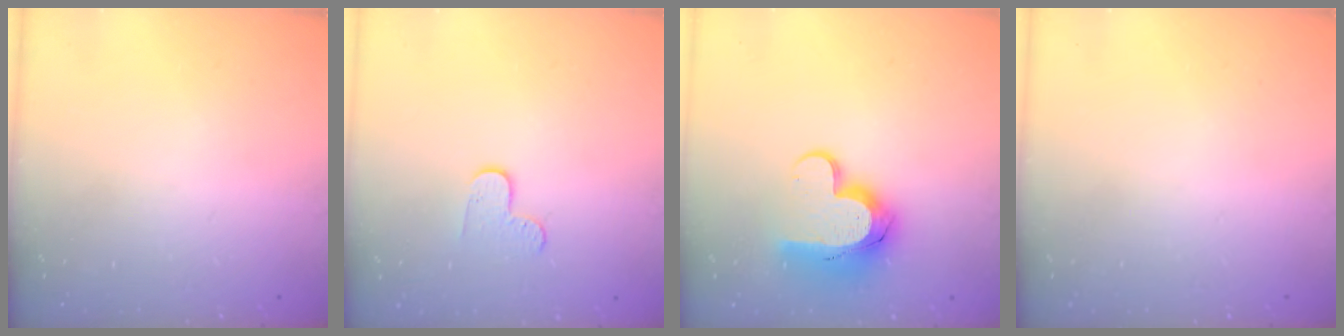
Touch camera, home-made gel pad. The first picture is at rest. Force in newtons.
{"total": 6.4, "press": 6.4, "slide": 0.5}
{"total": 12.2, "press": 12.2, "slide": 1.0}
{"total": 0.0}